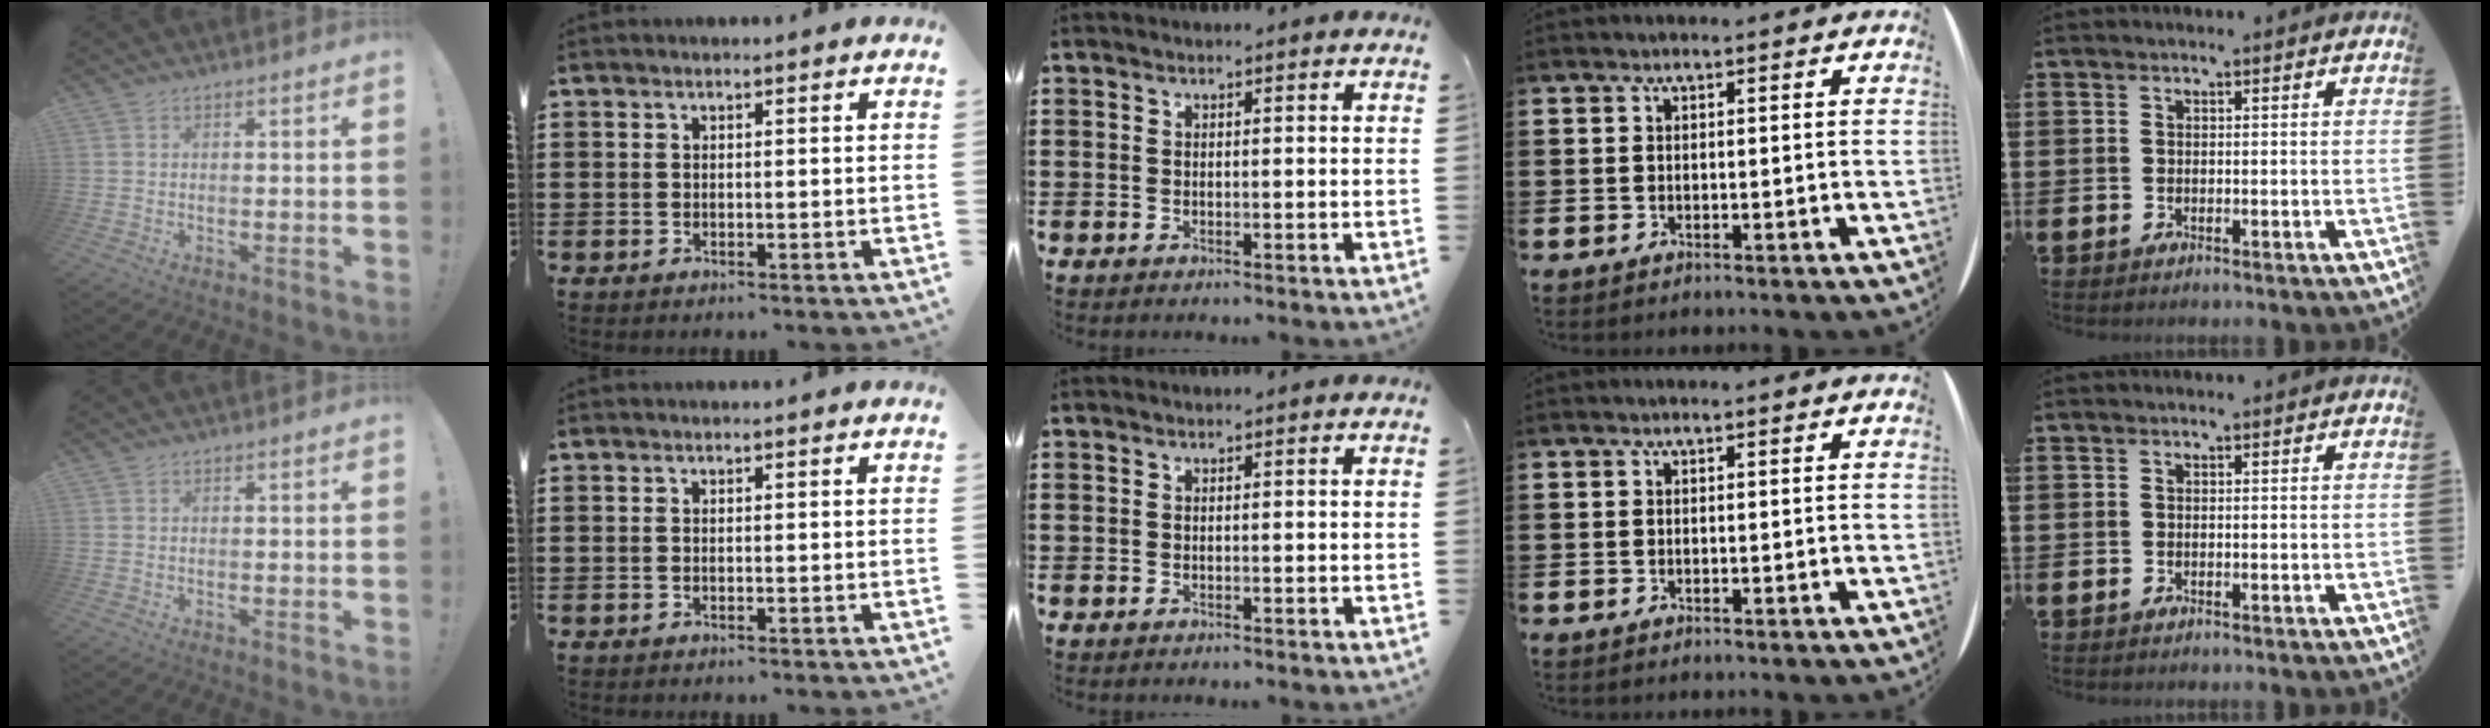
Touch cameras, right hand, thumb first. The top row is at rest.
{}